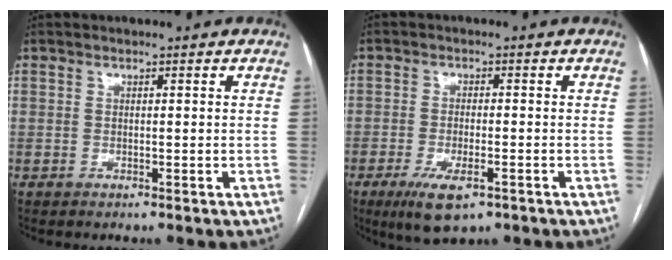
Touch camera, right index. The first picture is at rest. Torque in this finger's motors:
{"motor_torque": [0.74, -0.35, 0.33, 0.08]}